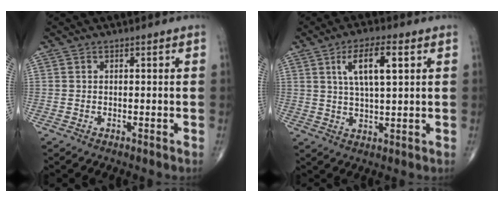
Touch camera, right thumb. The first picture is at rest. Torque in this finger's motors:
{"motor_torque": [-0.04, 0.44, 0.58, 0.31, 0.08]}